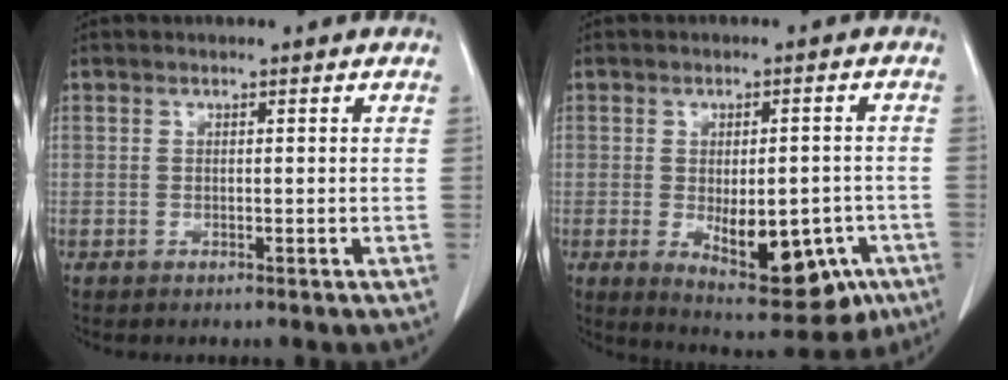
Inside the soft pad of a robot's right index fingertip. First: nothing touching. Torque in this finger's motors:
{"motor_torque": [0.23, -0.03, 0.22, 0.05]}